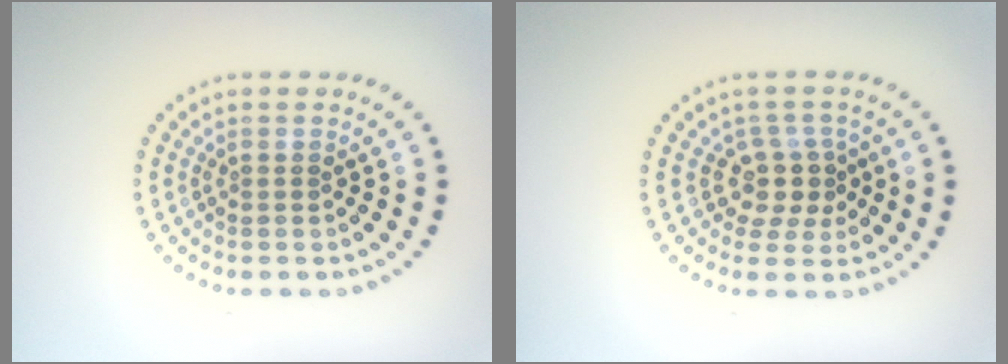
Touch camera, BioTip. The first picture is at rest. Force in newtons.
{"total": 2.9, "press": 2.3, "slide": 1.8}